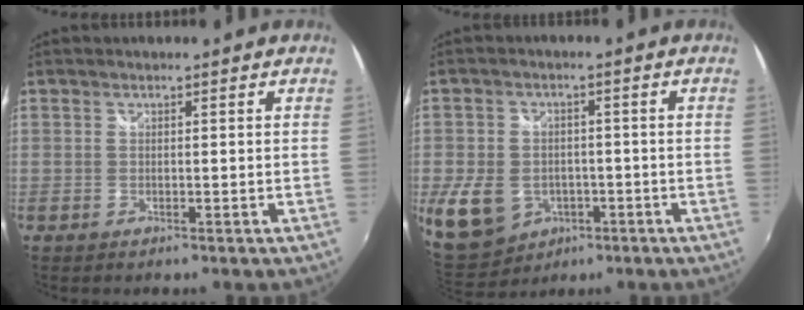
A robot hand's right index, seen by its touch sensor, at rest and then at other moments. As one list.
[{"total": 13.4, "force": [-4.8, 10.5, 6.7], "torque": [-0.187, -0.017, -0.064]}]